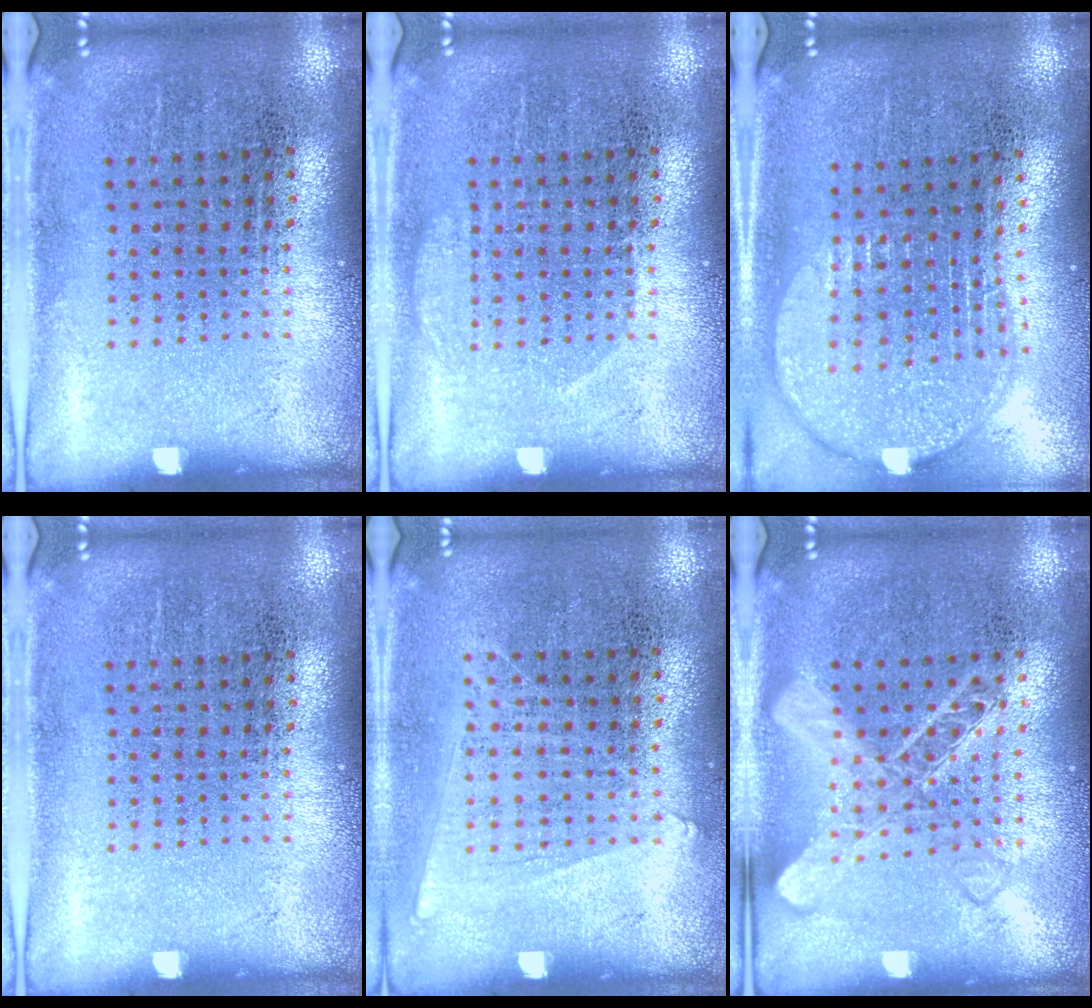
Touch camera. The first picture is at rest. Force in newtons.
{"total": 1.1, "press": 1.1, "slide": 0.3}
{"total": 2.0, "press": 1.6, "slide": 1.1}
{"total": 0.0}
{"total": 0.7, "press": 0.6, "slide": 0.4}
{"total": 1.6, "press": 1.6, "slide": 0.4}